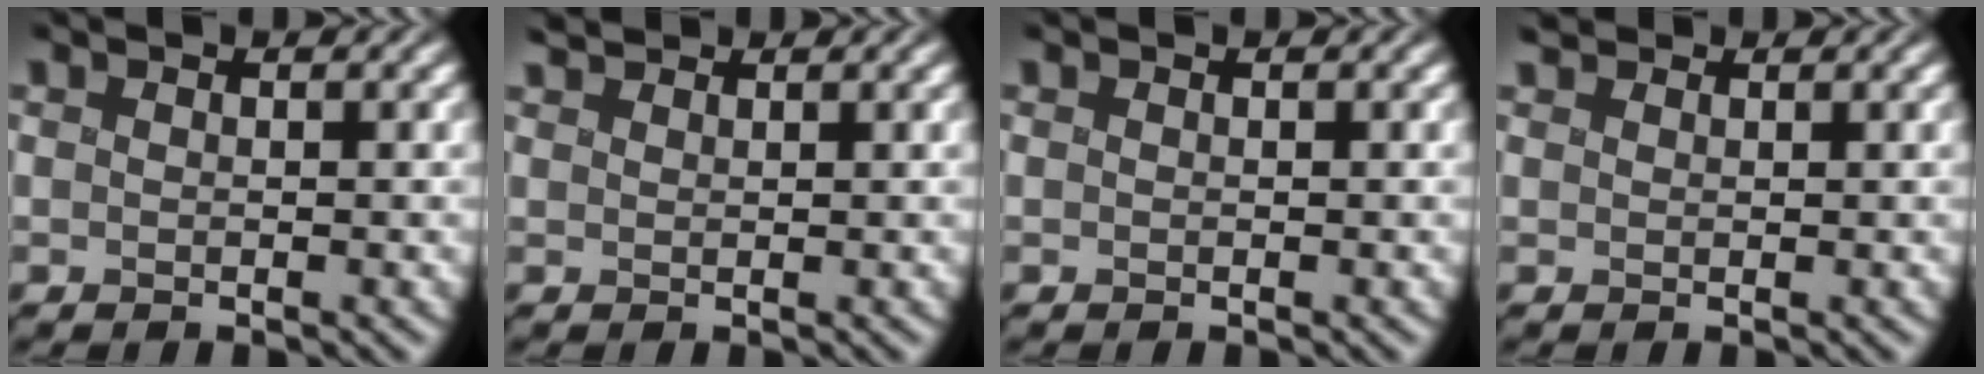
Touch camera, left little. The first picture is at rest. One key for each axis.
{"total": 2.1, "fx": 1.9, "fy": 0.6, "fz": 0.7, "tx": -0.005, "ty": 0.011, "tz": 0.019}
{"total": 0.0}
{"total": 1.7, "fx": 1.5, "fy": 0.7, "fz": 0.5, "tx": -0.005, "ty": 0.009, "tz": 0.015}